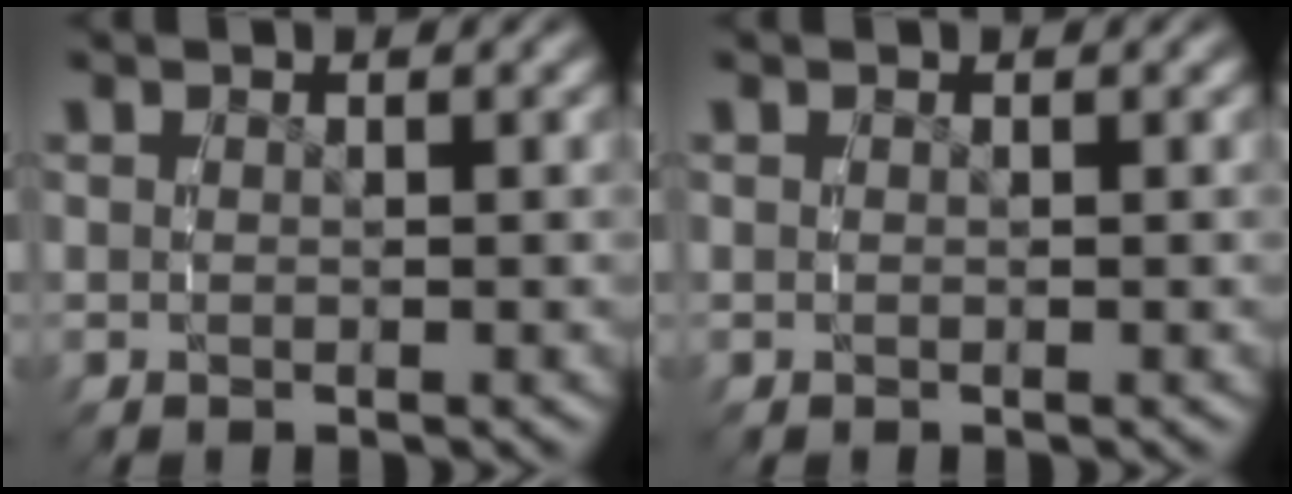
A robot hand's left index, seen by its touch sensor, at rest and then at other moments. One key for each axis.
{"total": 0.0}